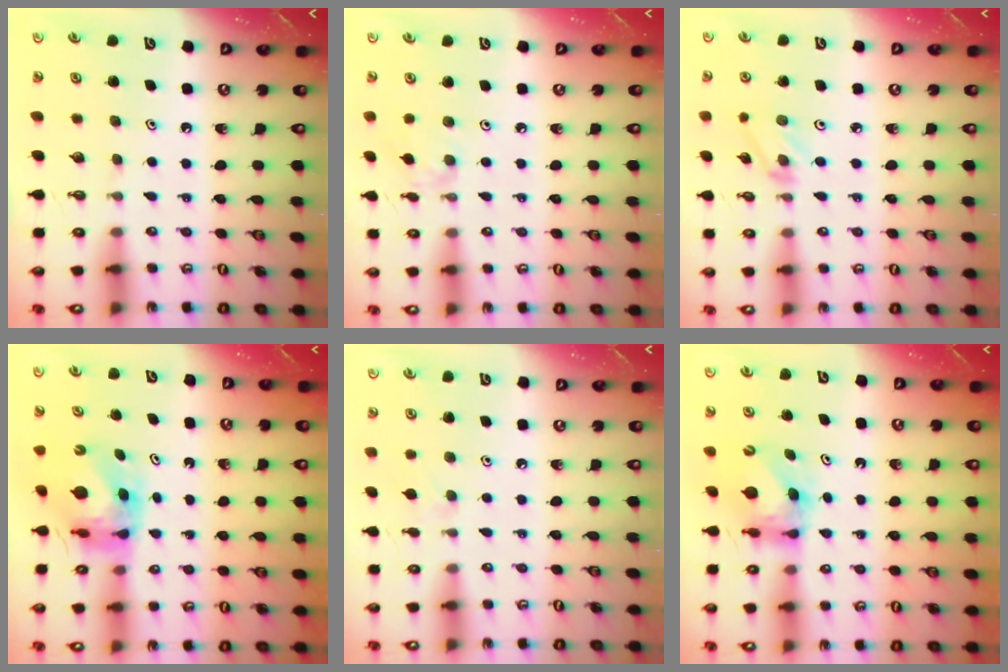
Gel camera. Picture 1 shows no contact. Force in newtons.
{"total": 1.7, "press": 1.7, "slide": 0.4}
{"total": 2.6, "press": 2.6, "slide": 0.4}
{"total": 7.0, "press": 7.0, "slide": 0.6}
{"total": 5.1, "press": 5.1, "slide": 0.8}
{"total": 6.1, "press": 6.1, "slide": 0.5}